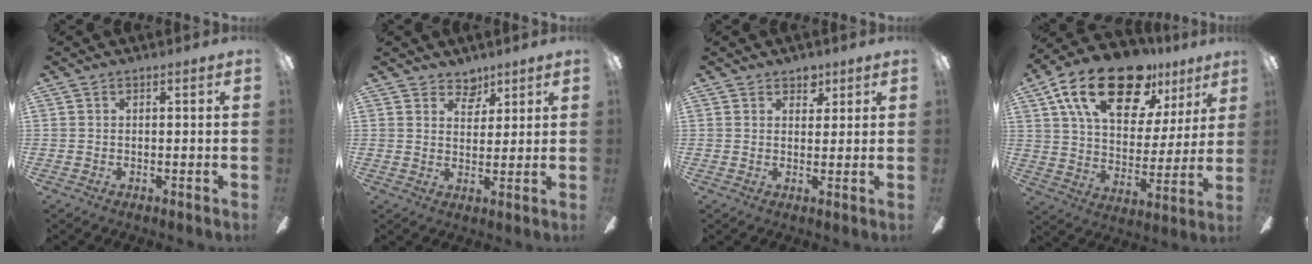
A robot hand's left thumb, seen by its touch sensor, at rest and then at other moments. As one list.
[{"total": 4.9, "force": [4.0, 2.8, 0.8], "torque": [-0.007, -0.020, 0.070]}, {"total": 3.7, "force": [2.6, 2.5, 1.0], "torque": [-0.004, -0.007, 0.044]}, {"total": 23.2, "force": [14.3, 11.2, 14.5], "torque": [-0.241, -0.067, 0.247]}]